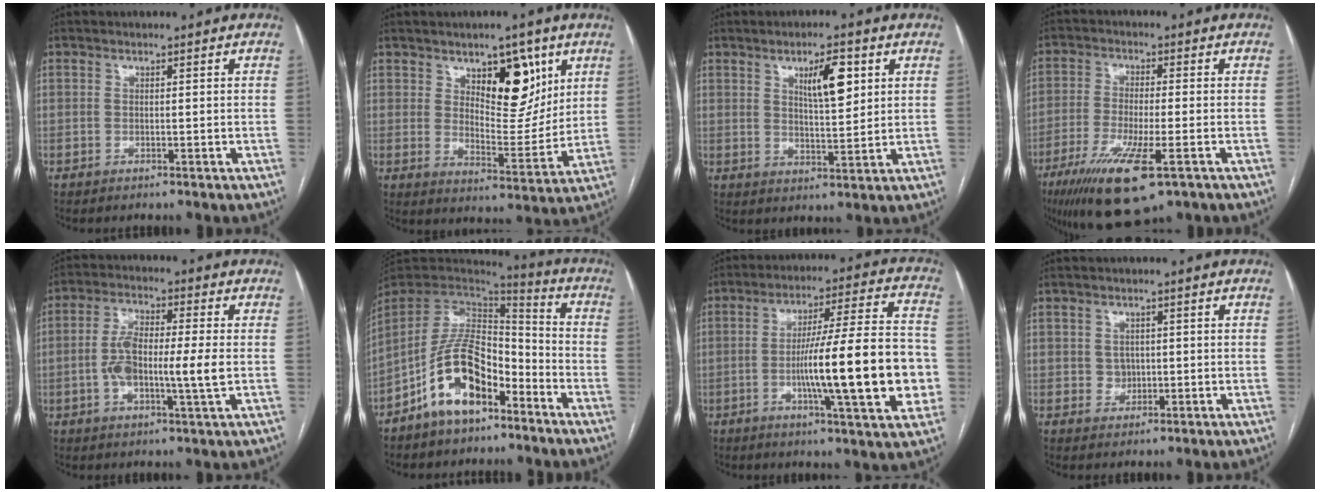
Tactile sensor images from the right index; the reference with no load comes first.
{"total": 10.8, "force": [5.3, 4.9, 8.0], "torque": [-0.112, -0.005, 0.092]}
{"total": 7.1, "force": [3.0, 1.8, 6.1], "torque": [-0.102, 0.002, 0.051]}
{"total": 13.3, "force": [-7.2, 2.4, 10.9], "torque": [-0.205, -0.037, -0.121]}
{"total": 9.7, "force": [-0.9, 1.6, 9.5], "torque": [-0.184, 0.010, -0.022]}
{"total": 13.0, "force": [-6.8, 6.2, 9.1], "torque": [-0.178, 0.018, -0.122]}
{"total": 19.6, "force": [-3.5, 1.7, 19.2], "torque": [-0.274, 0.014, -0.048]}
{"total": 2.1, "force": [0.2, 1.9, 0.9], "torque": [-0.013, 0.000, 0.007]}